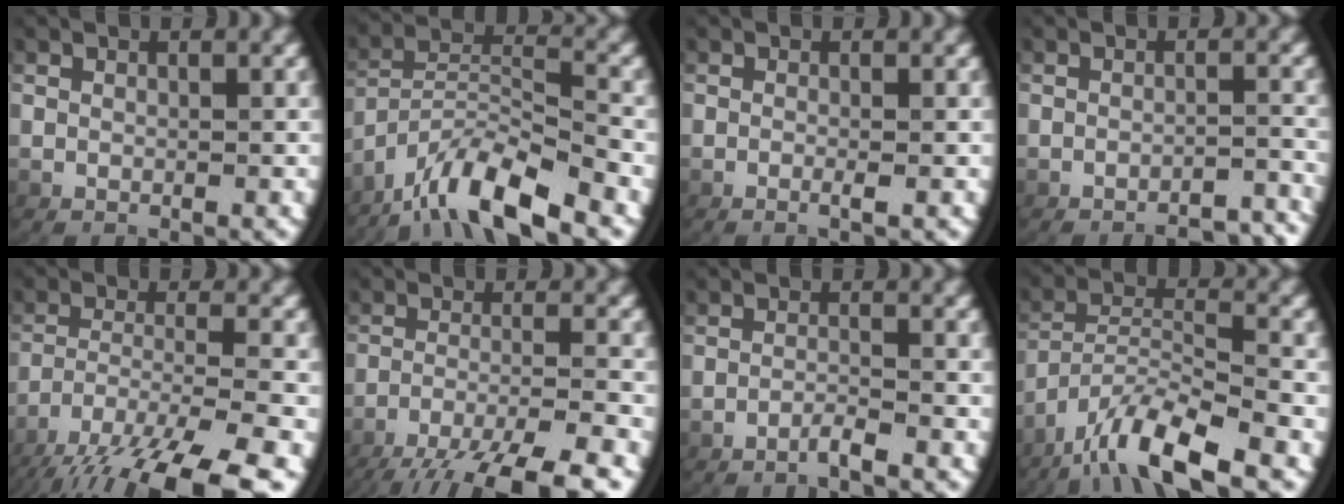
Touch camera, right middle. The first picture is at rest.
{"total": 7.9, "force": [-4.6, 4.3, 4.9], "torque": [-0.107, -0.023, -0.069]}
{"total": 1.0, "force": [-0.6, 0.2, 0.8], "torque": [-0.021, 0.000, -0.012]}
{"total": 4.7, "force": [-4.5, 0.4, 1.0], "torque": [-0.010, -0.007, -0.069]}
{"total": 8.0, "force": [-3.9, 2.7, 6.4], "torque": [-0.126, -0.033, -0.035]}
{"total": 7.9, "force": [-5.1, 2.0, 5.6], "torque": [-0.094, -0.025, -0.062]}
{"total": 1.7, "force": [-1.5, 0.0, 0.8], "torque": [-0.022, 0.001, -0.029]}
{"total": 6.8, "force": [-3.5, 3.4, 4.7], "torque": [-0.106, -0.018, -0.053]}